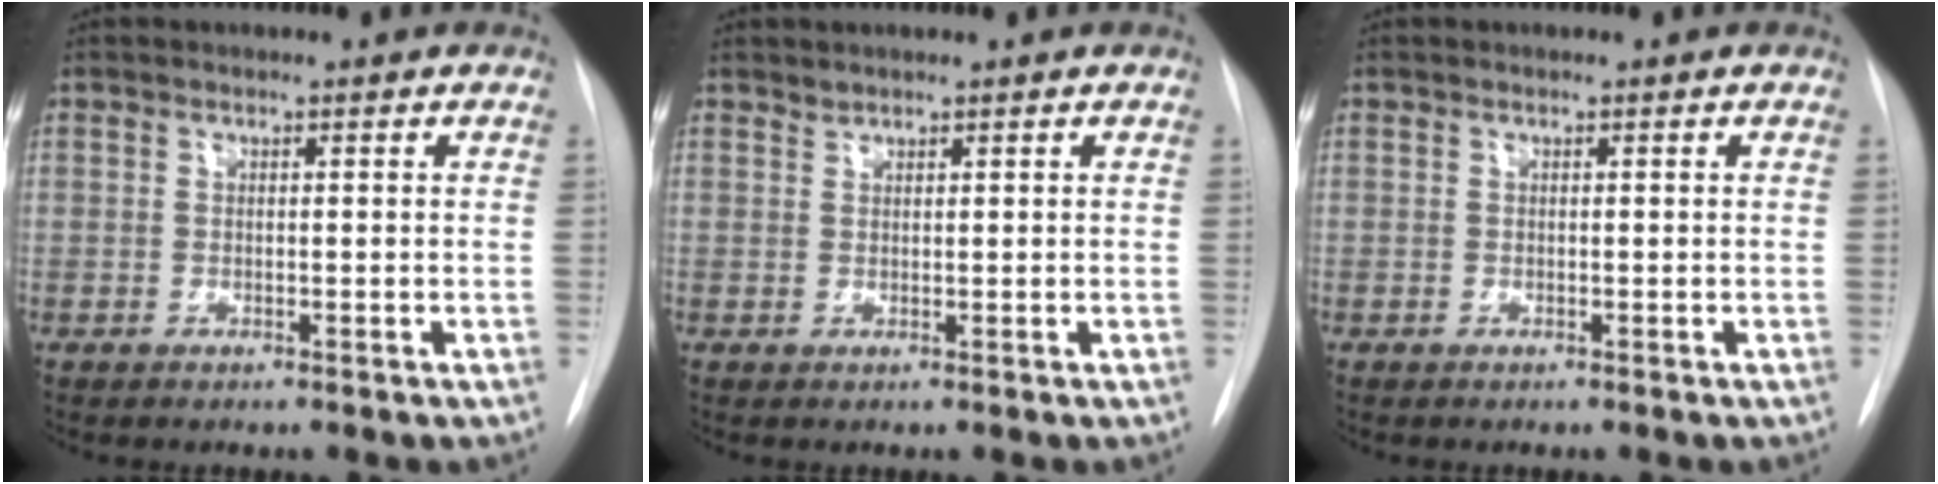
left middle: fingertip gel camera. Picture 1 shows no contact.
{"total": 0.7, "force": [0.7, 0.1, -0.1], "torque": [0.002, -0.003, 0.011]}
{"total": 0.0}